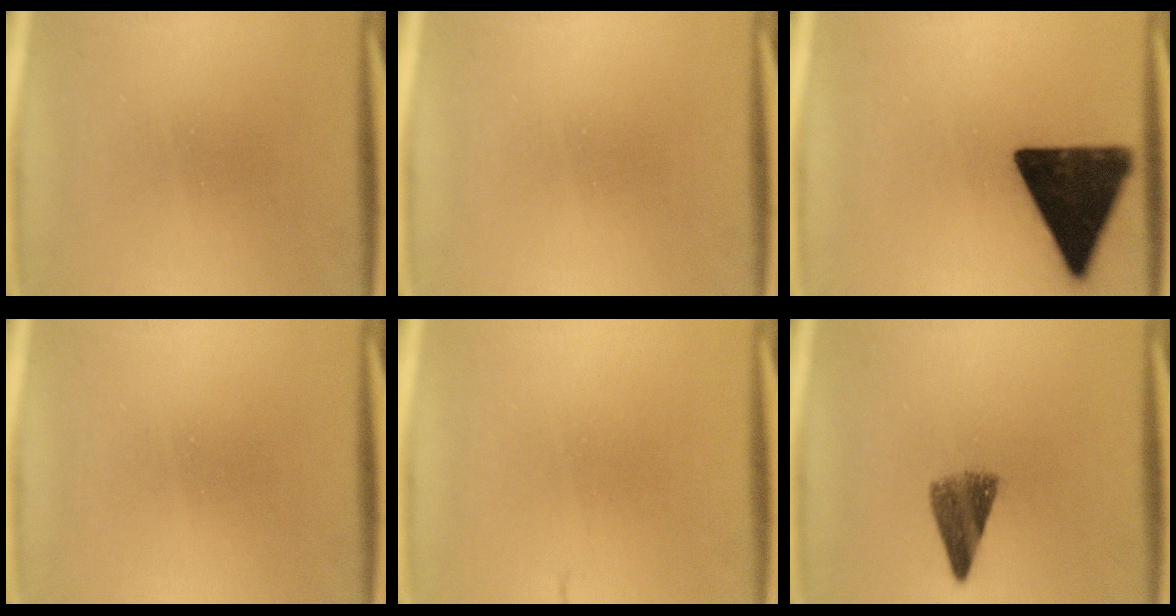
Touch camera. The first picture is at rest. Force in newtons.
{"total": 0.0}
{"total": 16.5}
{"total": 0.0}
{"total": 1.6}
{"total": 5.4}